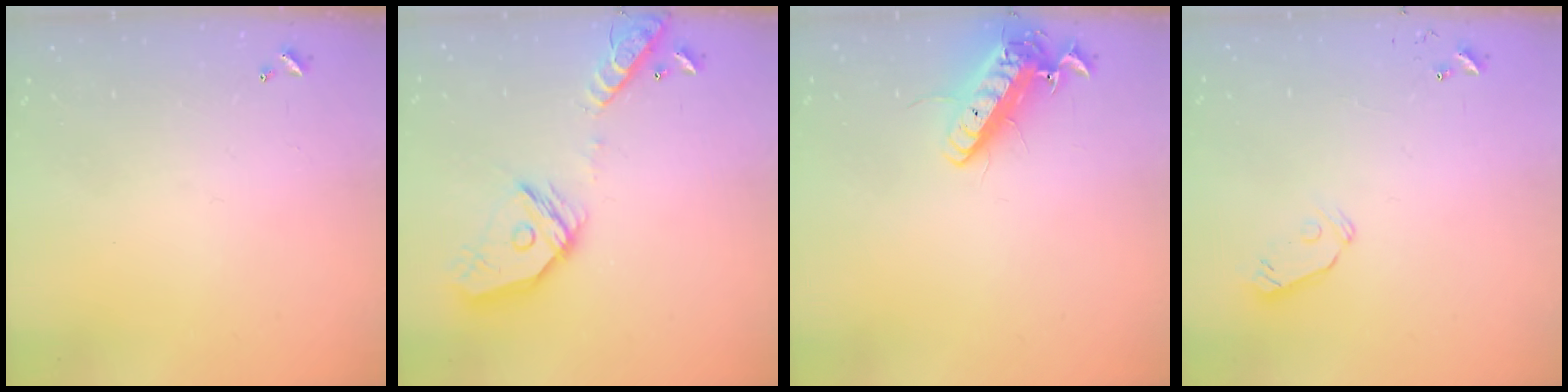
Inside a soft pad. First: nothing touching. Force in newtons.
{"total": 17.2, "press": 17.0, "slide": 2.2}
{"total": 14.0, "press": 13.7, "slide": 2.8}
{"total": 5.4, "press": 5.3, "slide": 0.9}